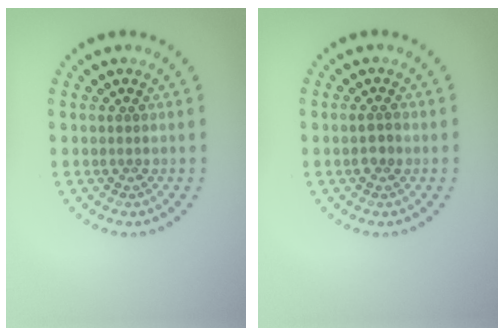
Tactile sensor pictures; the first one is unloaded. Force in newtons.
{"total": 1.2, "press": 1.2, "slide": 0.2}